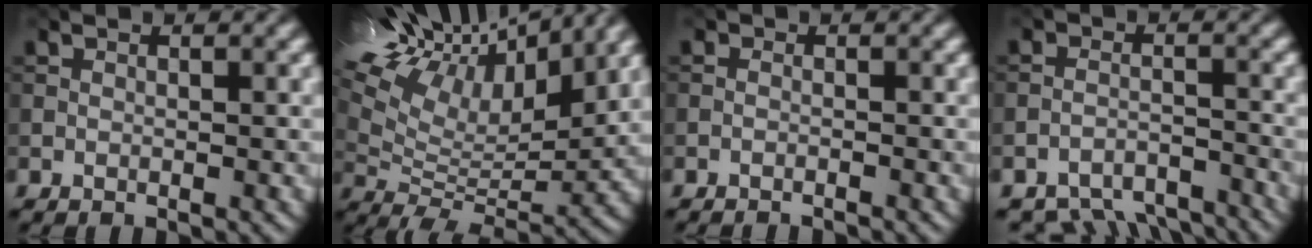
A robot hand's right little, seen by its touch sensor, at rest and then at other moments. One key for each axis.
{"total": 16.8, "fx": 10.7, "fy": 6.3, "fz": 11.3, "tx": -0.231, "ty": 0.055, "tz": 0.170}
{"total": 1.8, "fx": -1.8, "fy": 0.3, "fz": 0.3, "tx": -0.005, "ty": 0.001, "tz": -0.026}
{"total": 7.7, "fx": -7.2, "fy": 2.4, "fz": 1.4, "tx": -0.017, "ty": -0.015, "tz": -0.105}